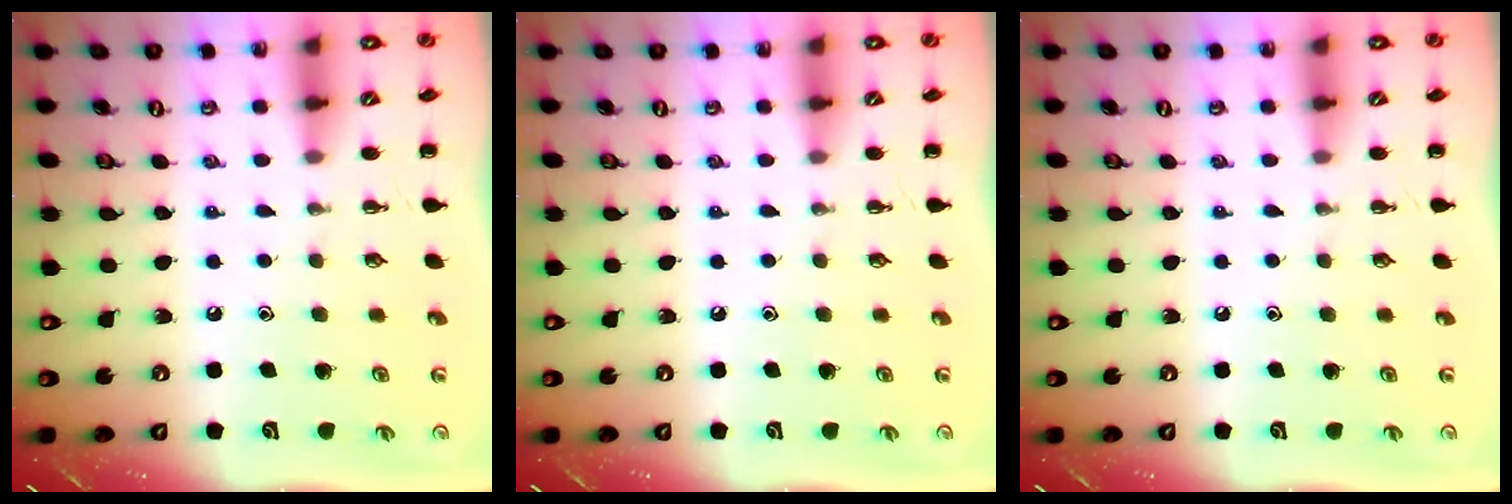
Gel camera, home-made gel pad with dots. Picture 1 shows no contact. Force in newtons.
{"total": 0.0}
{"total": 0.0}